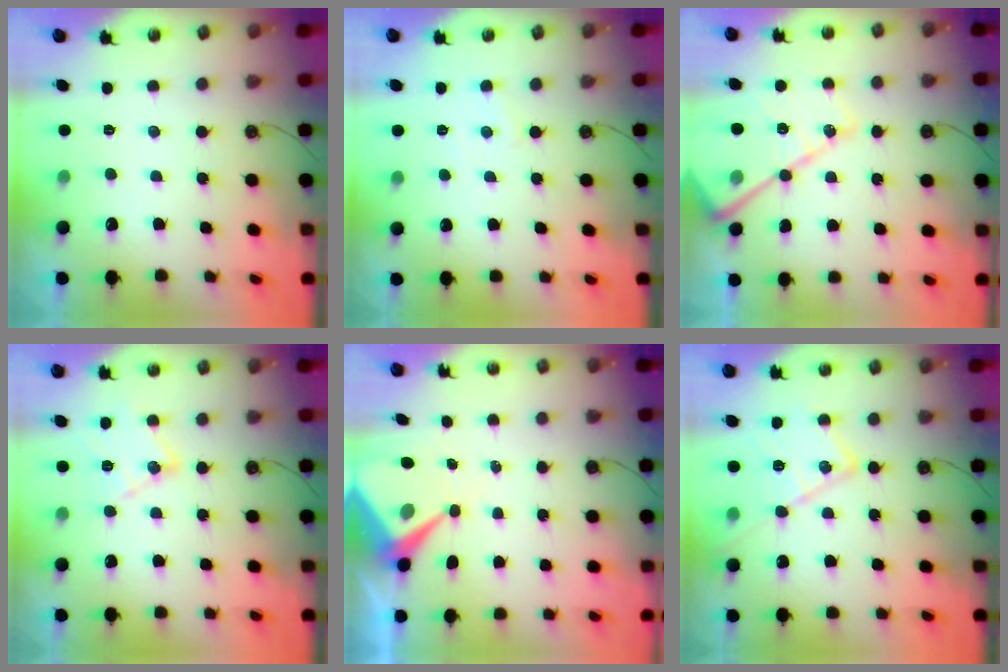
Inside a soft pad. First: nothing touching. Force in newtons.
{"total": 3.9, "press": 3.8, "slide": 0.7}
{"total": 19.5, "press": 19.4, "slide": 1.6}
{"total": 12.8, "press": 12.7, "slide": 0.8}
{"total": 7.7, "press": 7.7, "slide": 0.5}
{"total": 16.1, "press": 16.0, "slide": 1.2}